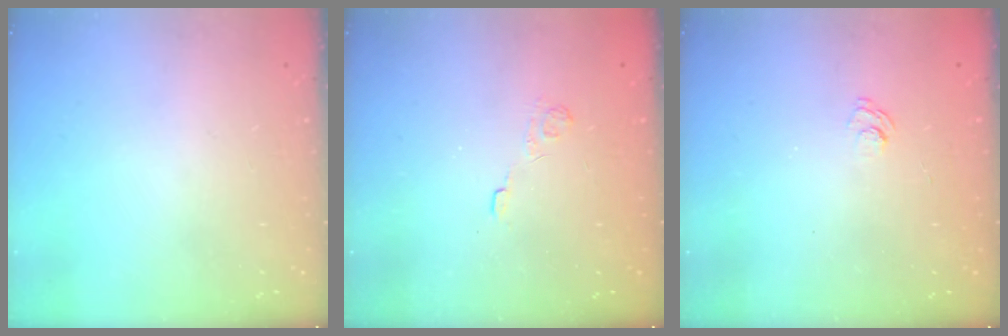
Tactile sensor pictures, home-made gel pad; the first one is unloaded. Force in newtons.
{"total": 2.6, "press": 2.2, "slide": 1.4}
{"total": 2.4, "press": 2.0, "slide": 1.2}